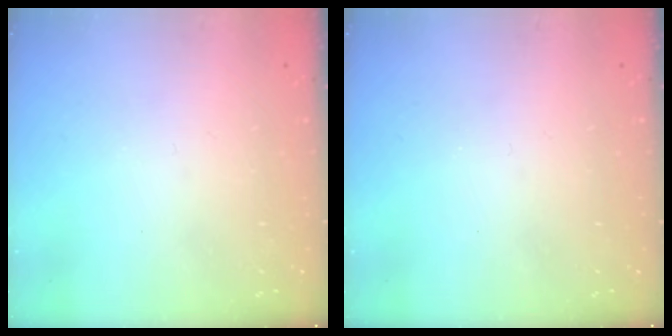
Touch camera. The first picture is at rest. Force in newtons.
{"total": 0.0}